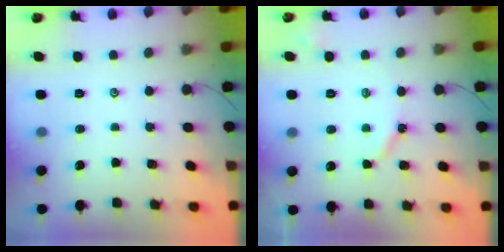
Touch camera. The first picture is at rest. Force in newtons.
{"total": 5.1, "press": 5.1, "slide": 0.7}